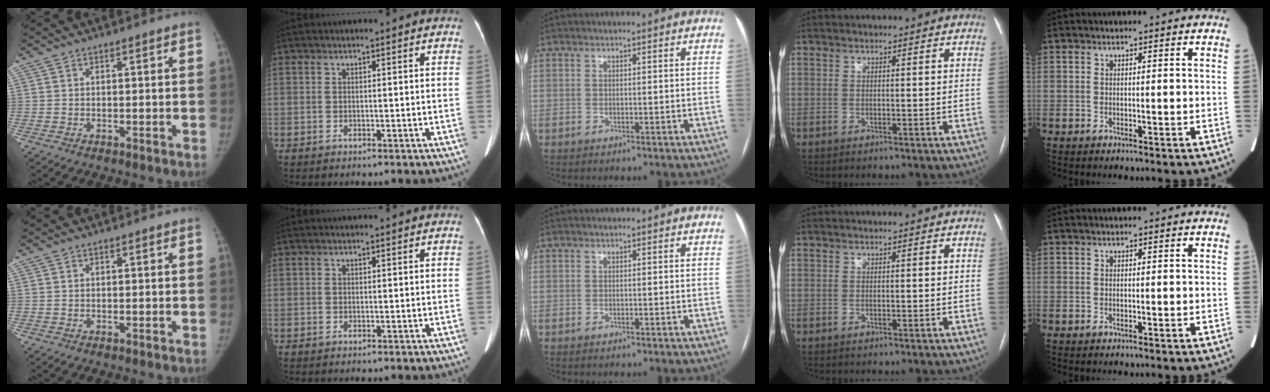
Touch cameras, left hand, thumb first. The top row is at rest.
{}